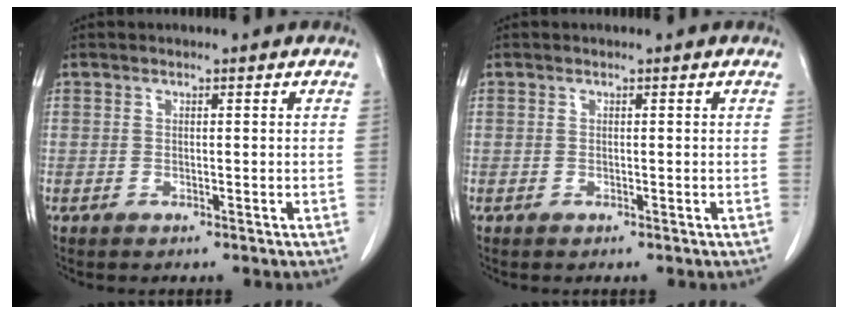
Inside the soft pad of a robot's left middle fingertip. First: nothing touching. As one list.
[{"total": 0.0}]